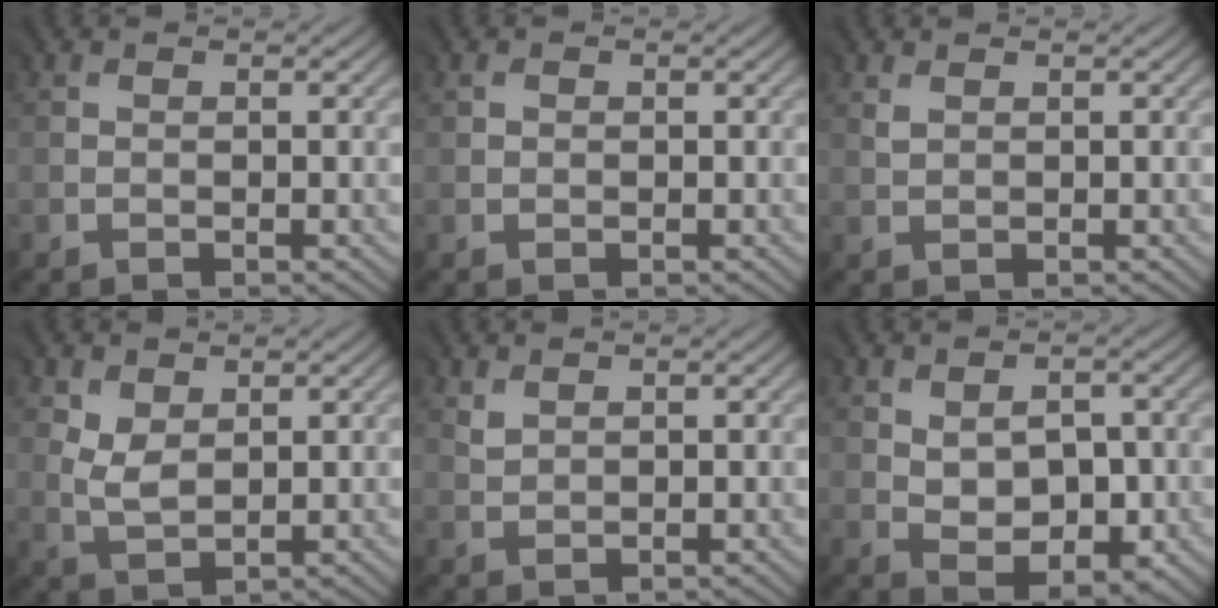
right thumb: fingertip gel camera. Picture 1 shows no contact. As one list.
[{"total": 0.6, "force": [0.2, 0.6, 0.2], "torque": [-0.001, 0.000, 0.003]}, {"total": 0.9, "force": [0.8, 0.3, 0.2], "torque": [-0.009, 0.001, 0.018]}, {"total": 3.0, "force": [1.7, 1.8, 1.7], "torque": [-0.047, -0.004, 0.038]}, {"total": 1.4, "force": [1.2, 0.6, 0.2], "torque": [-0.013, 0.001, 0.030]}, {"total": 5.5, "force": [0.0, 3.7, 4.1], "torque": [-0.070, -0.009, 0.006]}]